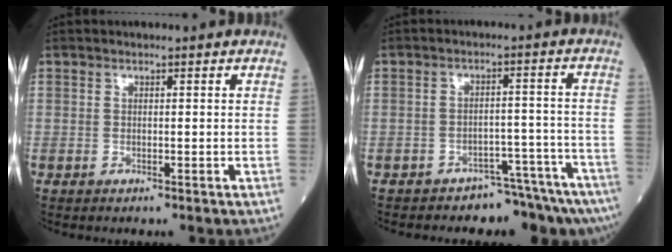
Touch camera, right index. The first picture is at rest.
{"total": 7.0, "force": [-6.8, 1.1, 1.7], "torque": [0.003, 0.046, -0.093]}